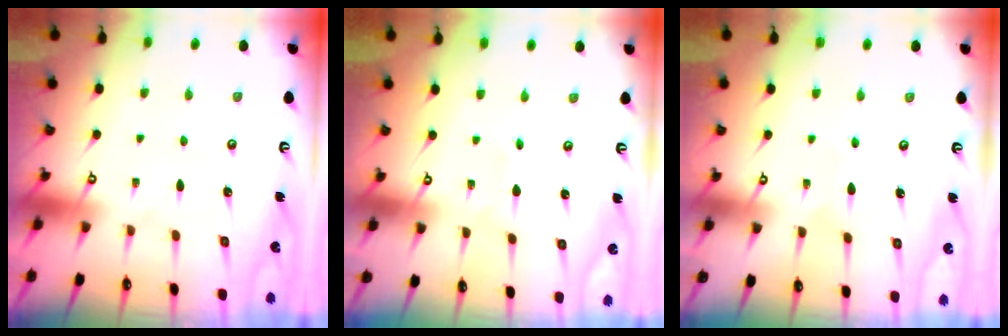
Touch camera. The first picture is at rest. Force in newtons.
{"total": 1.8, "press": 1.8, "slide": 0.2}
{"total": 4.3, "press": 4.2, "slide": 0.7}